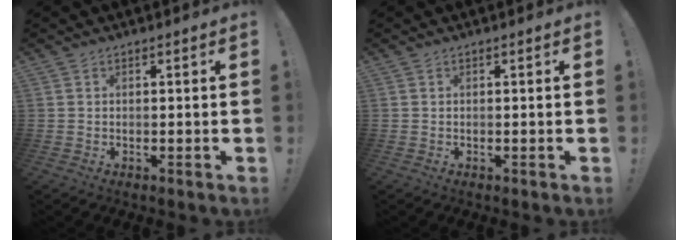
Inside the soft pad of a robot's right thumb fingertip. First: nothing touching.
{"total": 0.0}